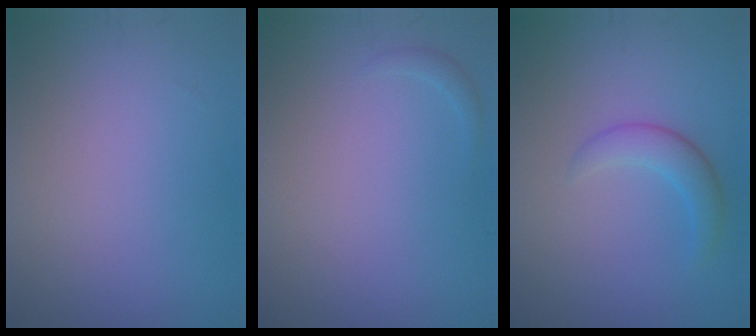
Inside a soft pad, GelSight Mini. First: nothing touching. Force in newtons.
{"total": 0.6, "press": 0.6, "slide": 0.1}
{"total": 2.4, "press": 2.4, "slide": 0.2}